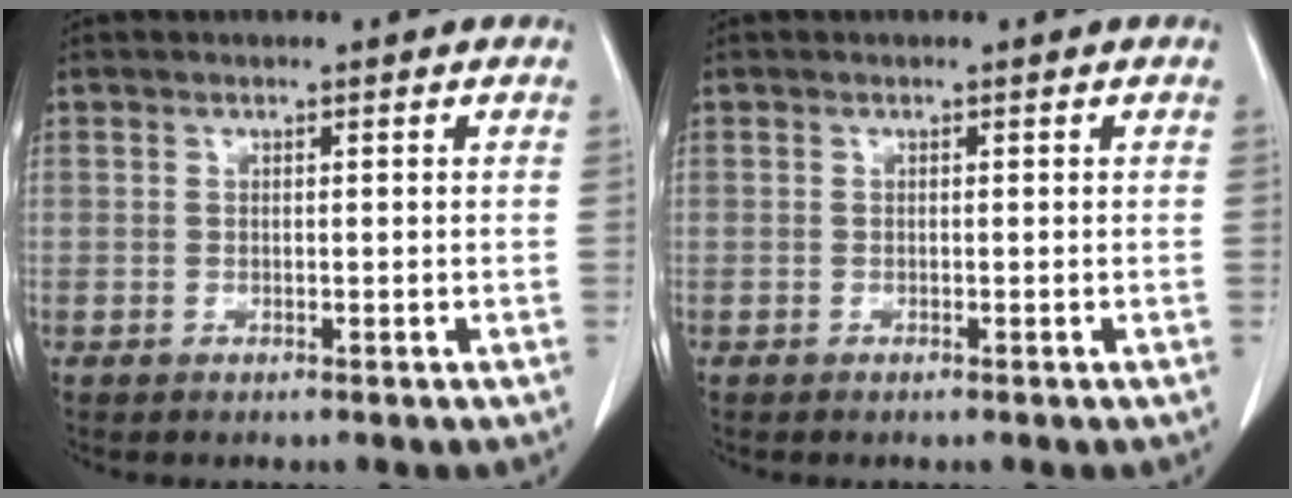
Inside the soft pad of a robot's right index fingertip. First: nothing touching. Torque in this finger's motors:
{"motor_torque": [0.03, -0.04, -0.02, 0.01]}